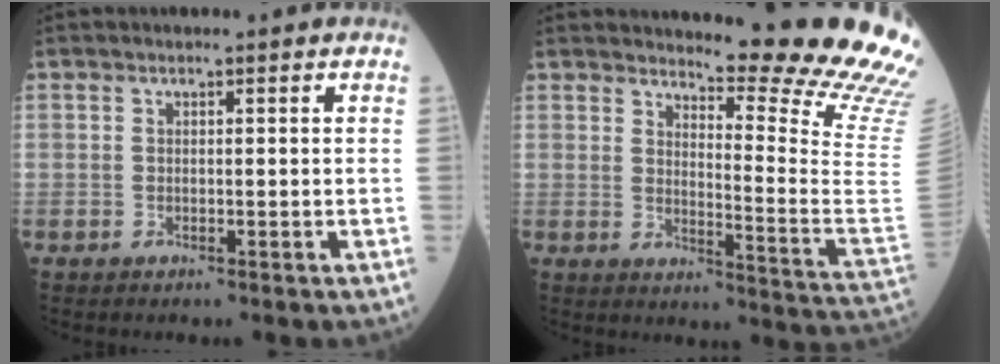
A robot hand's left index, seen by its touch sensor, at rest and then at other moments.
{"total": 20.1, "force": [18.6, -1.3, 7.3], "torque": [-0.108, -0.169, 0.212]}